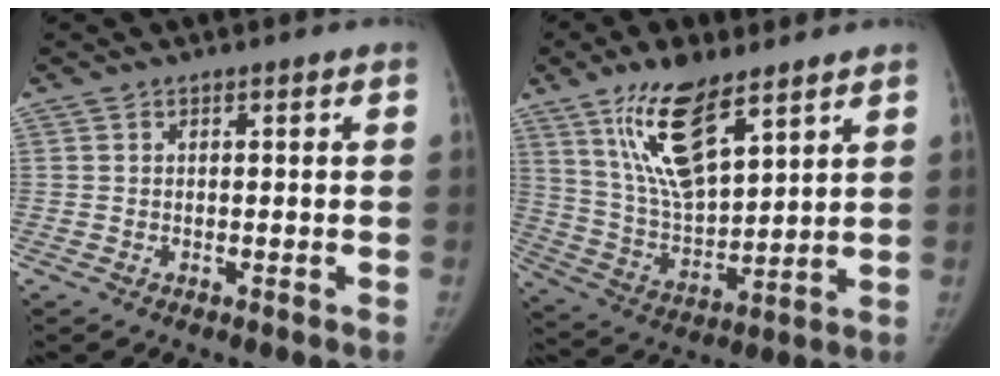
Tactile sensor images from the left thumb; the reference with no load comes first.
{"total": 15.7, "force": [9.4, 6.1, 11.0], "torque": [-0.177, -0.050, 0.185]}